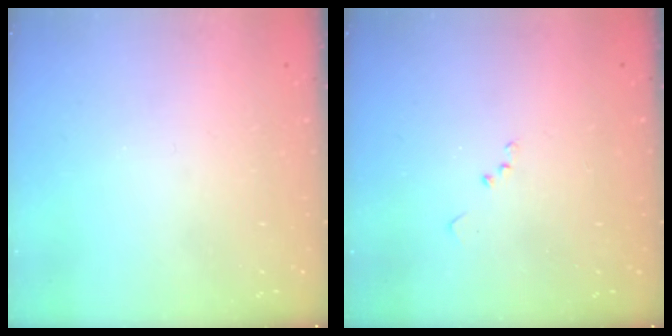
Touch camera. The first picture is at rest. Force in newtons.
{"total": 8.6, "press": 8.5, "slide": 1.1}